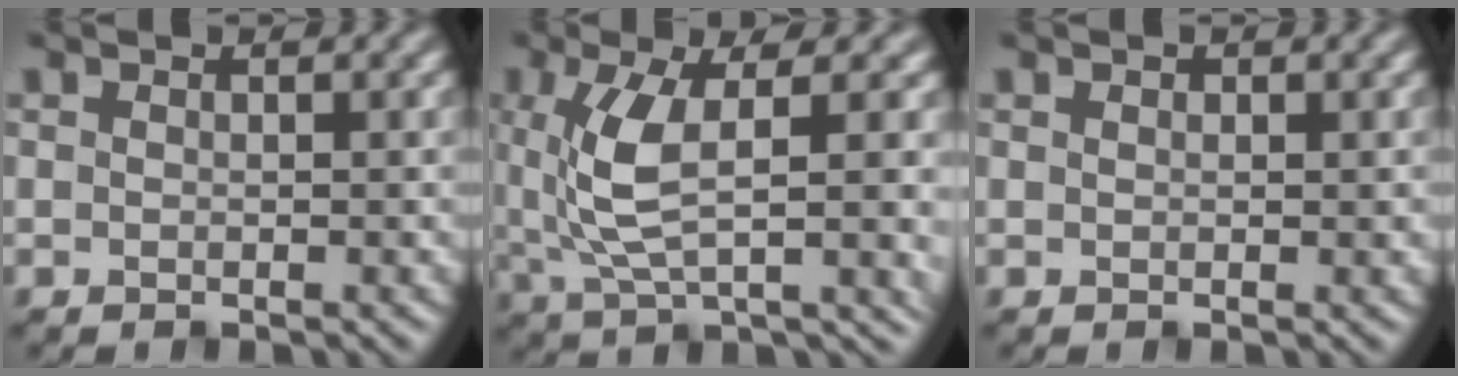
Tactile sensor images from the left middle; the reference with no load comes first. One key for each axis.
{"total": 8.0, "fx": 1.0, "fy": 3.0, "fz": 7.4, "tx": -0.160, "ty": -0.009, "tz": 0.024}
{"total": 1.1, "fx": 0.8, "fy": 0.5, "fz": 0.5, "tx": -0.004, "ty": -0.001, "tz": 0.008}